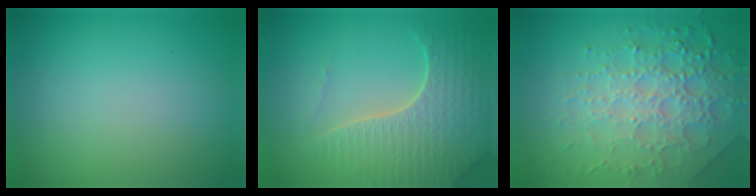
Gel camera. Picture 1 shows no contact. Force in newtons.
{"total": 4.7, "press": 4.6, "slide": 1.2}
{"total": 8.0, "press": 5.5, "slide": 5.9}